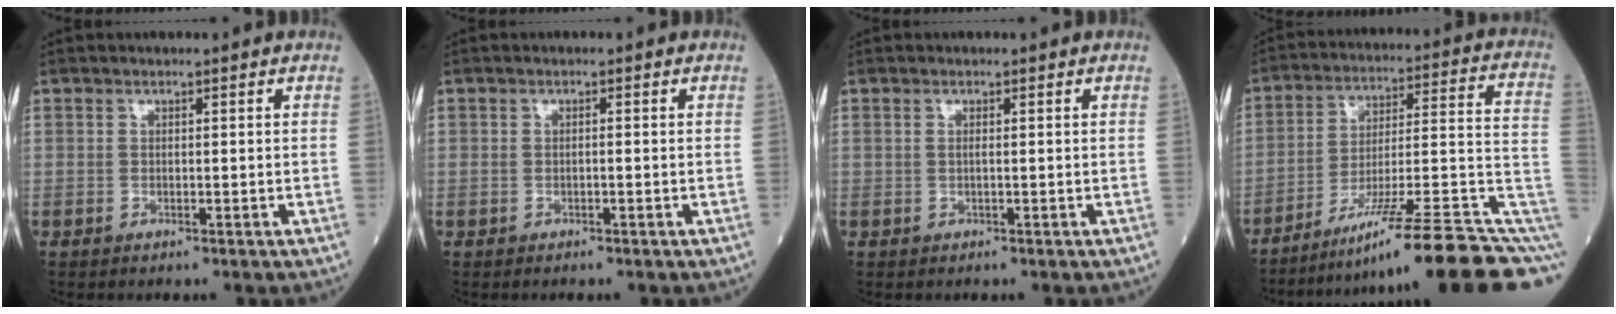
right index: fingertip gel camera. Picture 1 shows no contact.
{"total": 0.6, "force": [-0.2, 0.2, 0.6], "torque": [-0.013, 0.007, -0.001]}
{"total": 0.6, "force": [0.0, 0.0, 0.6], "torque": [-0.014, 0.000, -0.001]}
{"total": 21.5, "force": [-12.2, 1.7, 17.7], "torque": [-0.178, 0.023, -0.187]}